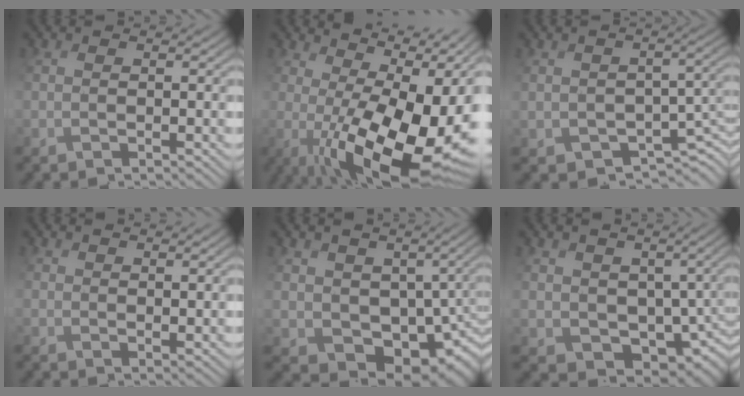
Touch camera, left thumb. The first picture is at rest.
{"total": 13.4, "force": [0.1, 5.9, 12.0], "torque": [-0.171, -0.018, 0.022]}
{"total": 3.6, "force": [-2.0, 2.7, 1.3], "torque": [-0.019, -0.015, -0.025]}
{"total": 2.0, "force": [1.9, -0.1, -0.4], "torque": [0.001, -0.004, 0.043]}
{"total": 7.4, "force": [0.3, 6.3, 3.8], "torque": [-0.082, -0.042, 0.030]}
{"total": 6.1, "force": [0.1, 5.5, 2.6], "torque": [-0.064, -0.040, 0.022]}